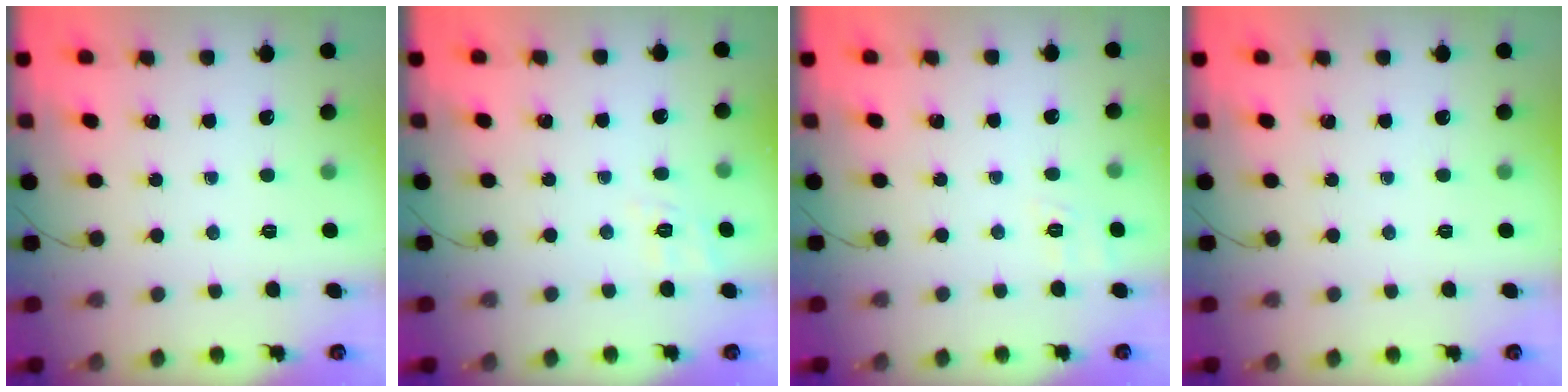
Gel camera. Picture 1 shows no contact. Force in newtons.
{"total": 2.0, "press": 0.4, "slide": 2.0}
{"total": 2.0, "press": 0.8, "slide": 1.8}
{"total": 0.0}